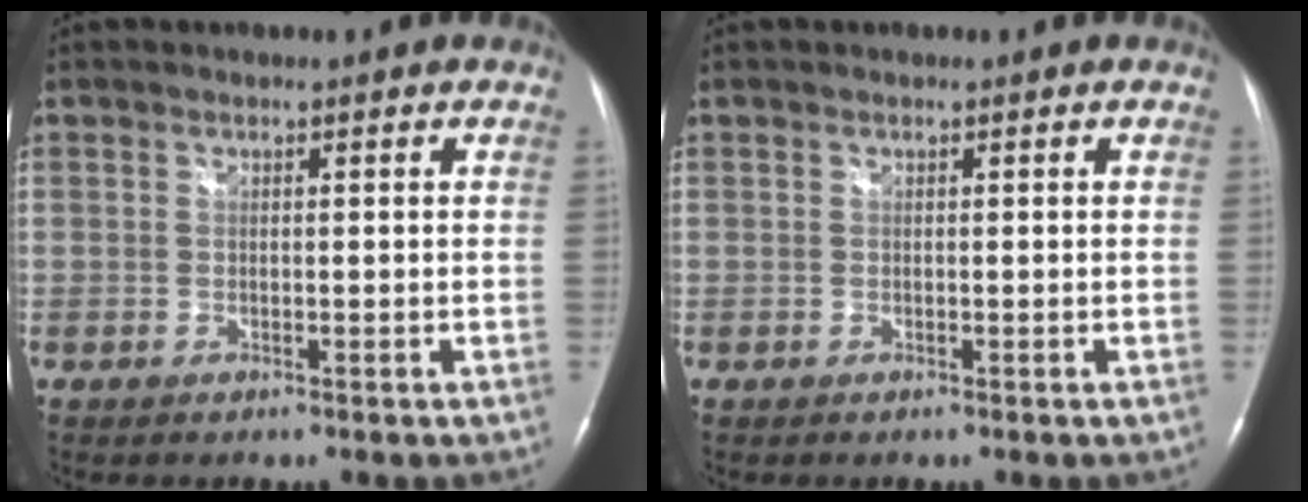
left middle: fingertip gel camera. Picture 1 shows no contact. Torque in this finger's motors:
{"motor_torque": [0.00, 0.00, 0.00, 0.00]}